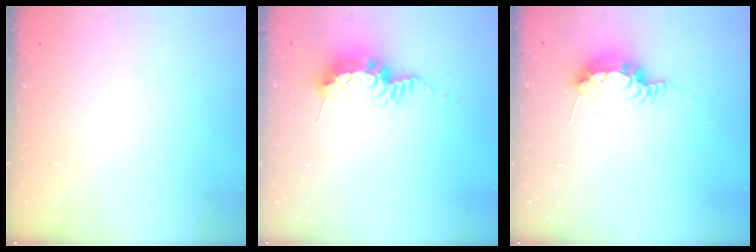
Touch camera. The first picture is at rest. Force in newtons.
{"total": 9.9, "press": 9.8, "slide": 0.9}
{"total": 8.6, "press": 8.1, "slide": 2.9}